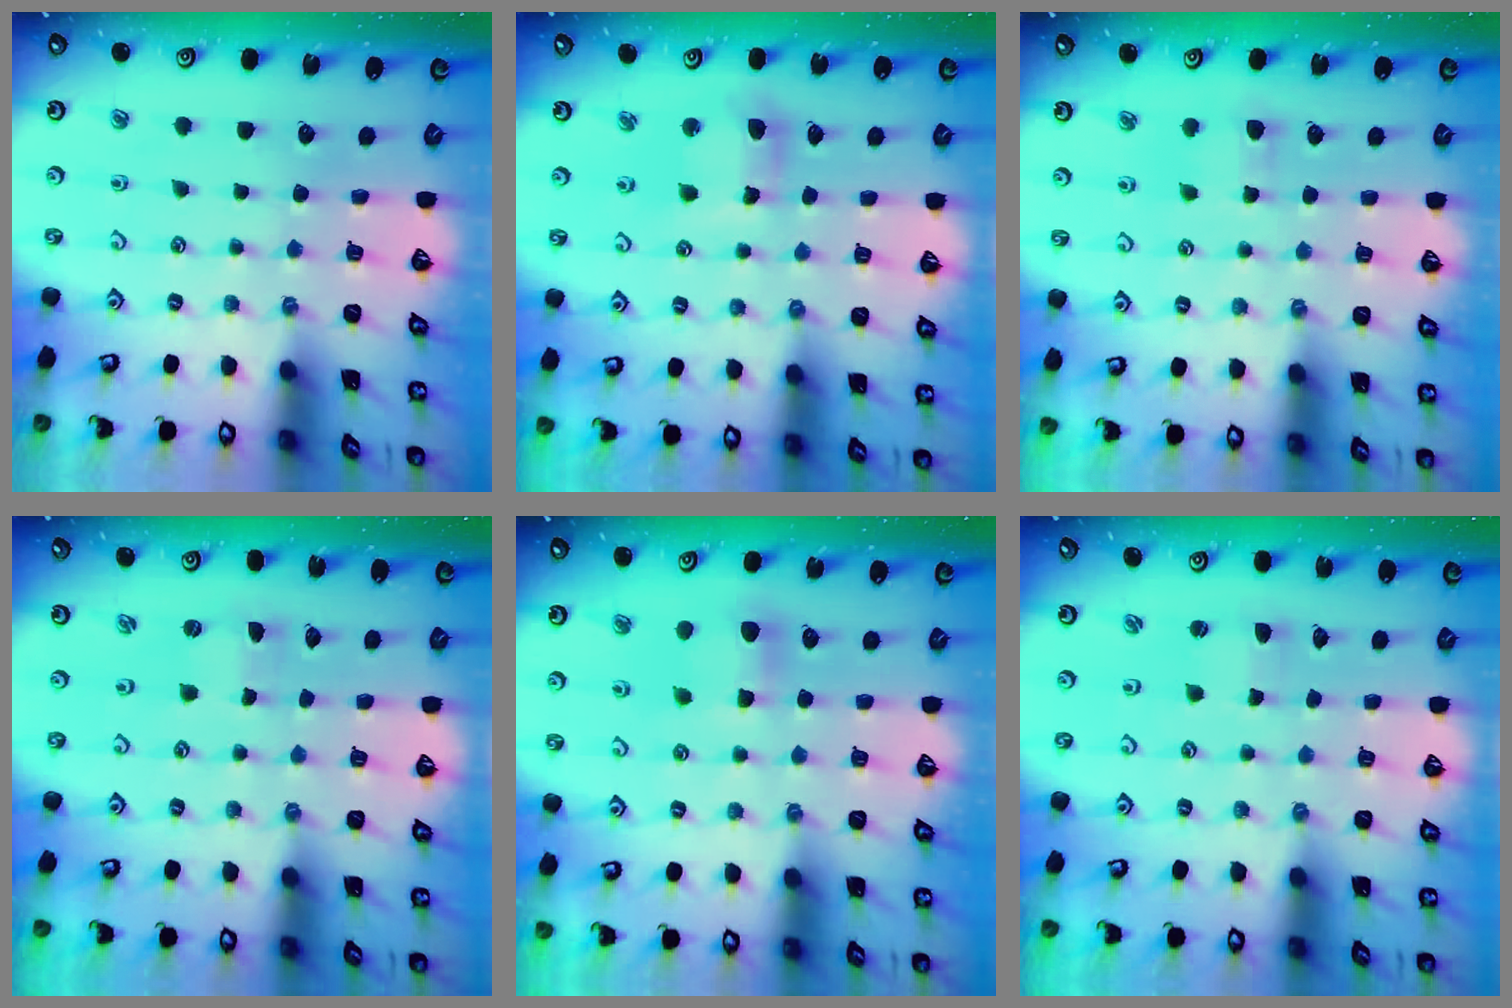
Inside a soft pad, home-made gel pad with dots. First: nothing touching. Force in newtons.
{"total": 8.5, "press": 8.4, "slide": 1.3}
{"total": 4.7, "press": 4.6, "slide": 0.6}
{"total": 0.0}
{"total": 6.9, "press": 6.8, "slide": 1.0}
{"total": 2.1, "press": 2.1, "slide": 0.3}